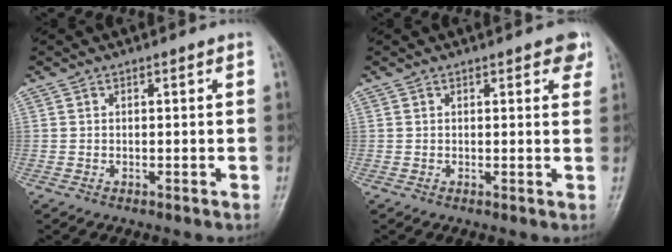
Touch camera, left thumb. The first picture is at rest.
{"total": 3.2, "force": [2.0, 1.4, 2.1], "torque": [-0.007, -0.006, 0.019]}